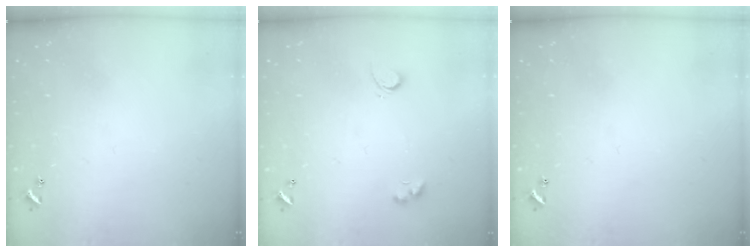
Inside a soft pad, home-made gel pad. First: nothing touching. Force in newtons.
{"total": 3.0, "press": 2.5, "slide": 1.6}
{"total": 0.0}